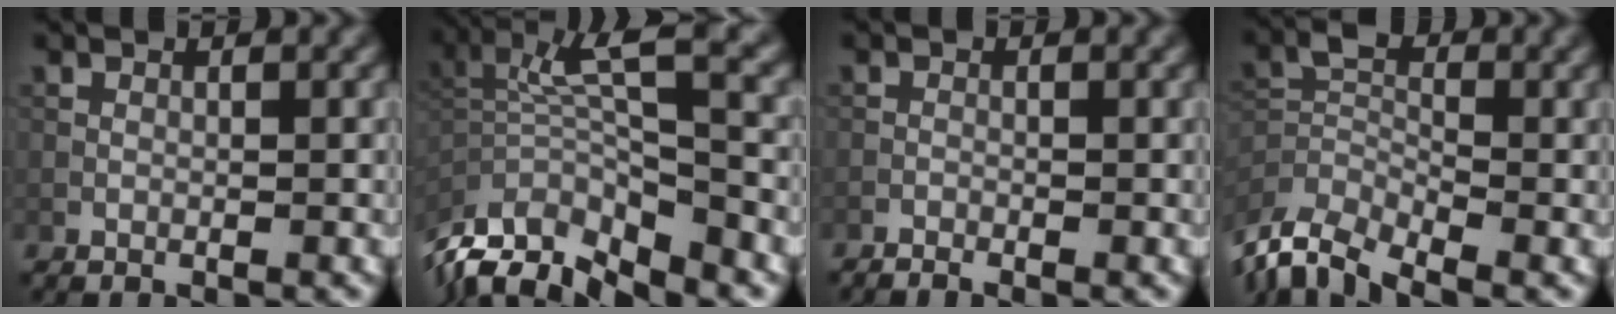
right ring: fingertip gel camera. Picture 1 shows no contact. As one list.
[{"total": 10.0, "force": [-2.9, 2.9, 9.1], "torque": [-0.181, 0.004, -0.038]}, {"total": 0.6, "force": [-0.5, -0.1, 0.2], "torque": [-0.011, 0.002, -0.013]}, {"total": 7.0, "force": [-5.6, 2.6, 3.4], "torque": [-0.072, -0.009, -0.117]}]